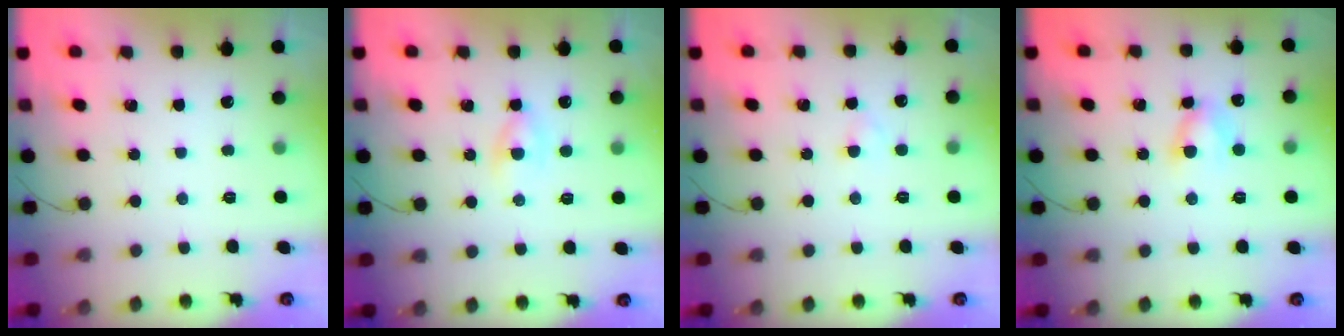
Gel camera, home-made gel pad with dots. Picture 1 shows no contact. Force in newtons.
{"total": 2.1, "press": 2.0, "slide": 0.8}
{"total": 1.6, "press": 1.4, "slide": 0.9}
{"total": 5.1, "press": 5.0, "slide": 0.5}